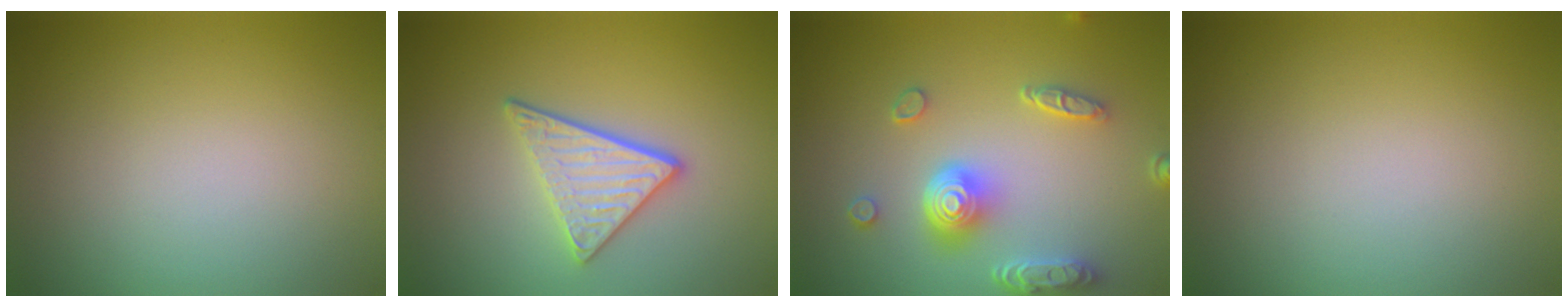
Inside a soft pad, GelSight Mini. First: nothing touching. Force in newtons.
{"total": 3.6, "press": 3.0, "slide": 1.9}
{"total": 5.2, "press": 4.0, "slide": 3.2}
{"total": 0.0}